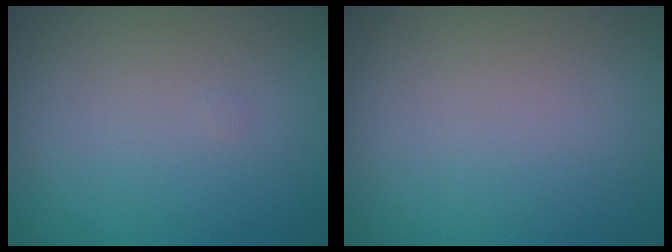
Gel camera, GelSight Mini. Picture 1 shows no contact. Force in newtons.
{"total": 0.0}